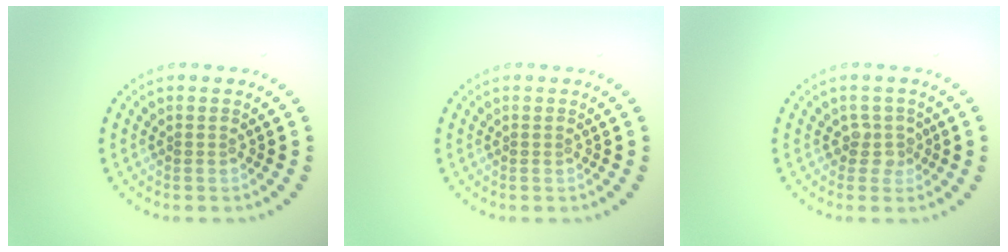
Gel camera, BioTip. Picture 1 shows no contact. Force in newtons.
{"total": 0.0}
{"total": 1.7, "press": 1.2, "slide": 1.1}